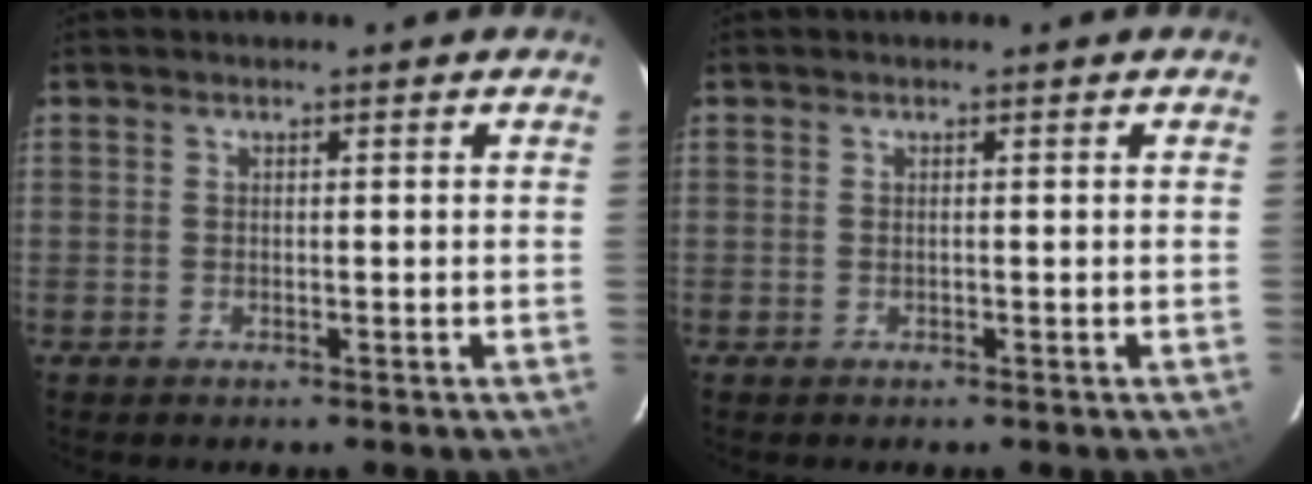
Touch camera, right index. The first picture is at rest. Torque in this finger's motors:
{"motor_torque": [0.10, 0.04, -0.01, 0.00]}